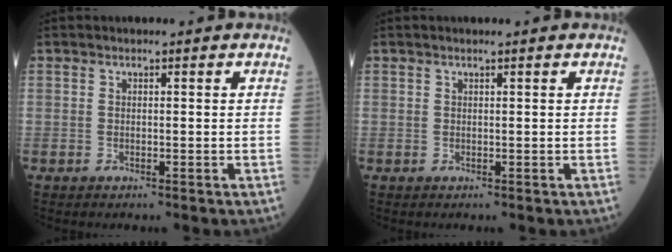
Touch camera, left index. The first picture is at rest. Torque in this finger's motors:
{"motor_torque": [-0.03, 0.08, 0.03, -0.01]}